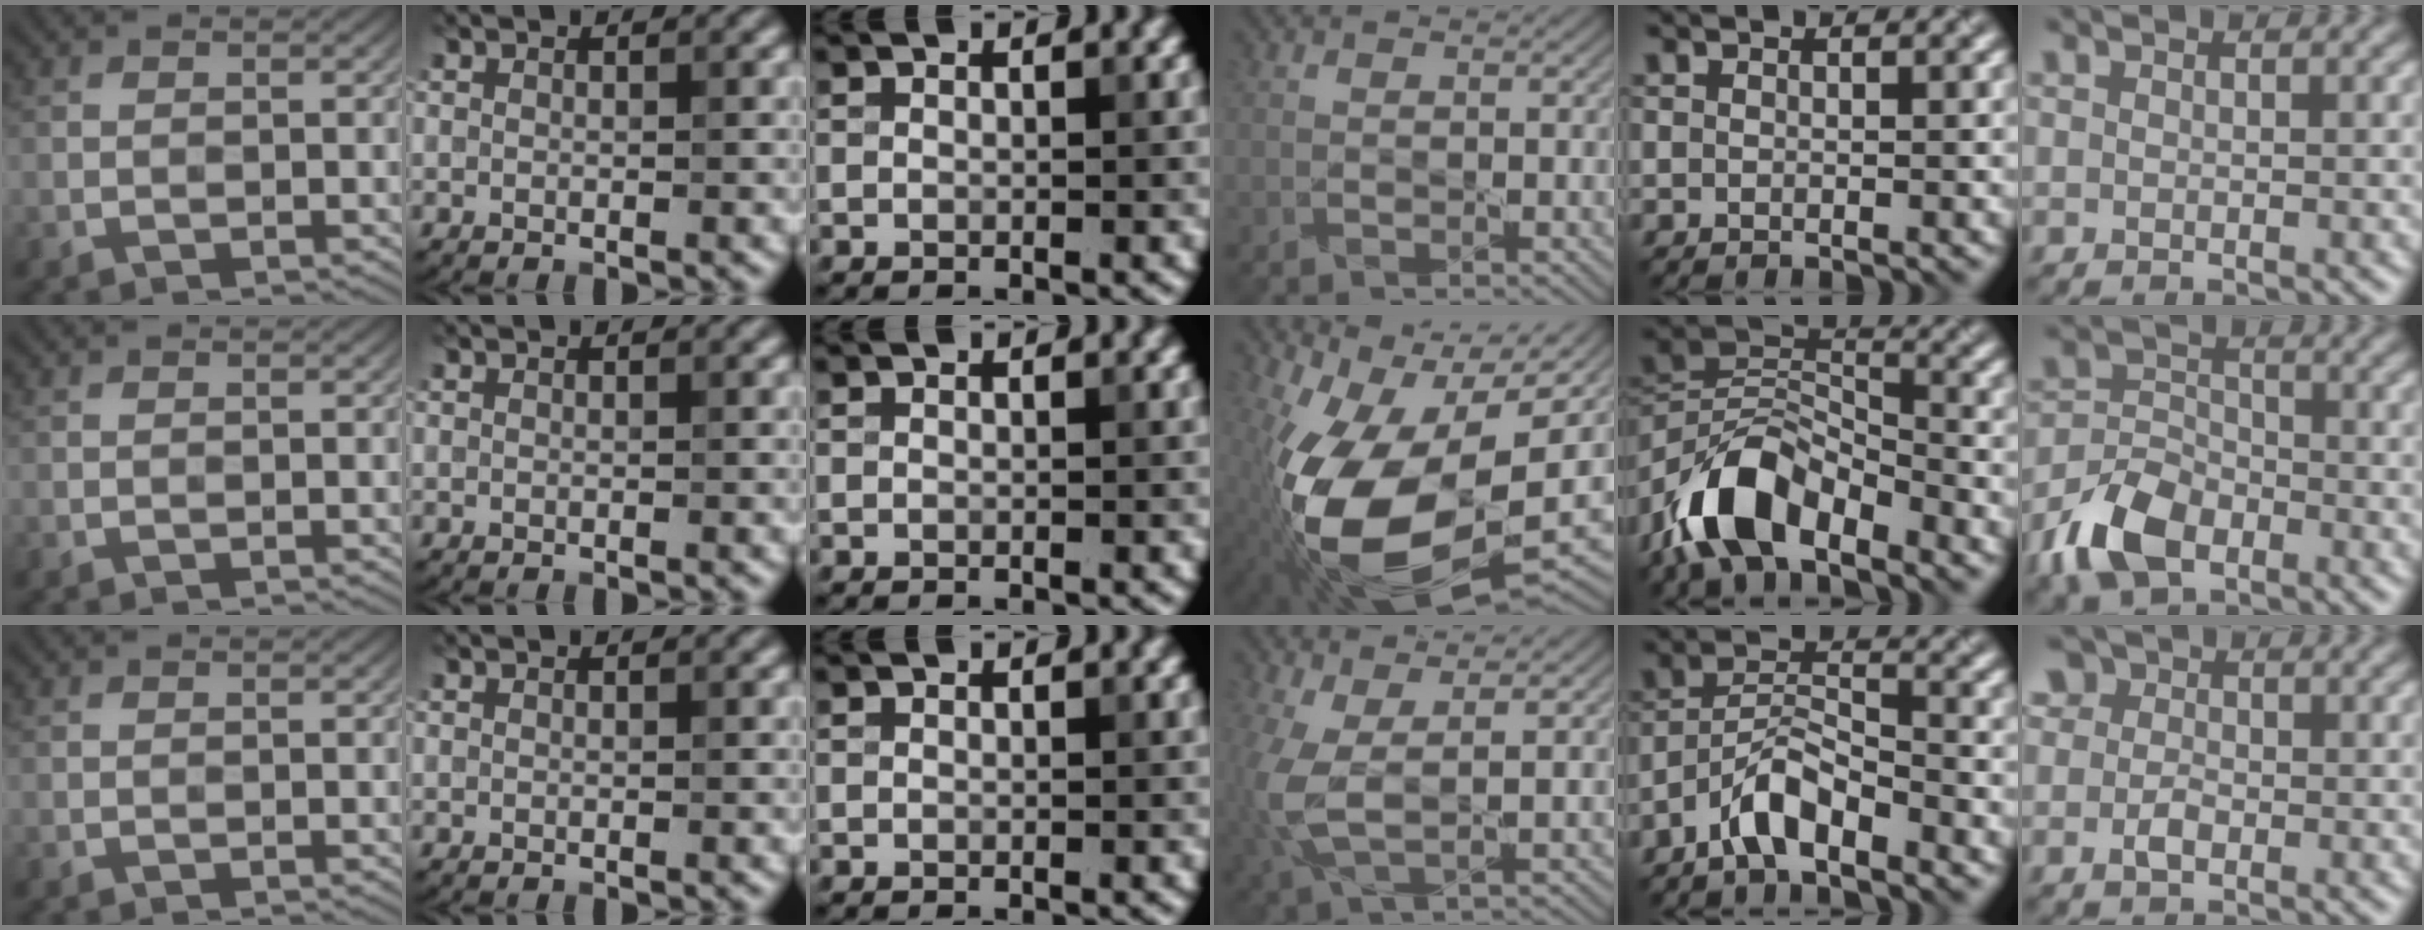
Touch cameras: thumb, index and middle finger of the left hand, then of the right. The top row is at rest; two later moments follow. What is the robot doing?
{"motion": "lift_and_place", "object": "knife"}